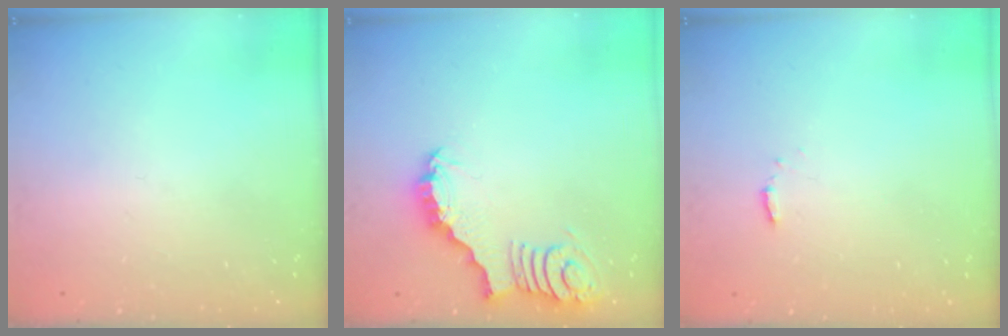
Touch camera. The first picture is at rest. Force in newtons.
{"total": 3.3, "press": 3.3, "slide": 0.1}
{"total": 1.3, "press": 1.3, "slide": 0.3}